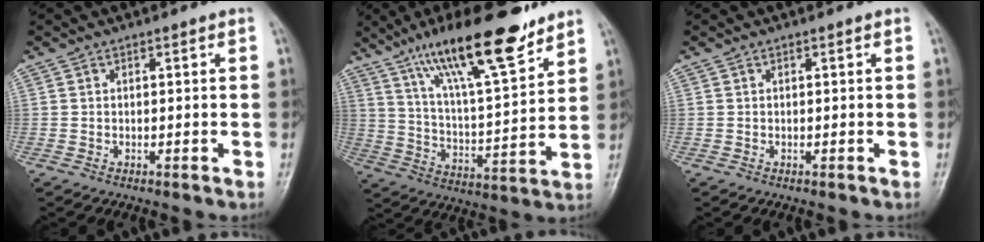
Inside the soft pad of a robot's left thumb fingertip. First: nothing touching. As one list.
[{"total": 19.9, "force": [13.6, 4.5, 13.9], "torque": [-0.209, -0.059, 0.235]}, {"total": 0.0}]